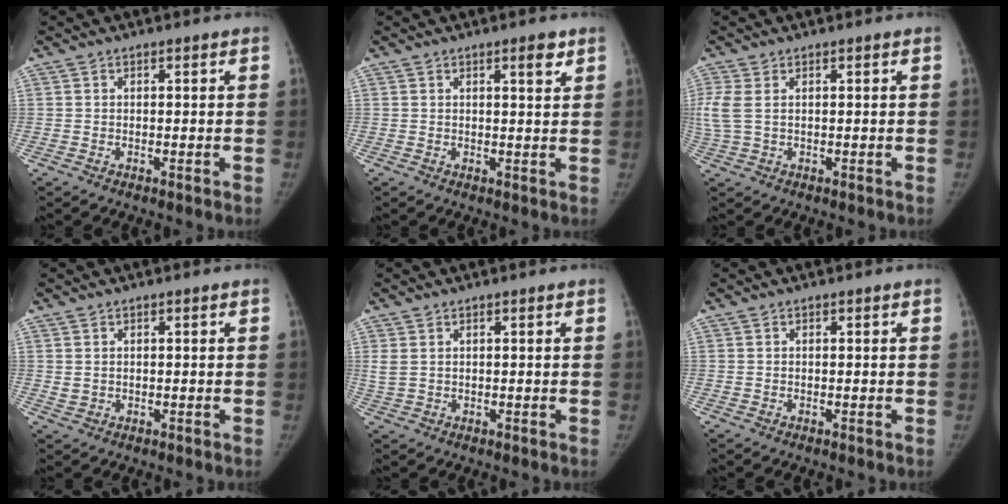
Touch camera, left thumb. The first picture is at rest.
{"total": 2.7, "force": [1.6, 0.6, 2.0], "torque": [-0.025, -0.010, 0.023]}
{"total": 4.9, "force": [0.9, 2.8, 3.9], "torque": [-0.128, 0.013, 0.026]}
{"total": 1.2, "force": [0.2, 1.0, 0.6], "torque": [-0.009, -0.001, 0.011]}
{"total": 2.0, "force": [0.7, 1.3, 1.4], "torque": [-0.042, 0.005, 0.022]}
{"total": 0.0}